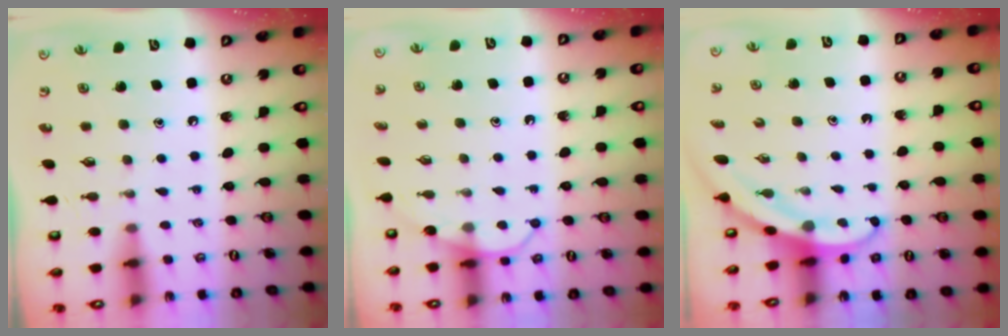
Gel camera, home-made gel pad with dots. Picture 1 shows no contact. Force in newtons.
{"total": 7.4, "press": 7.4, "slide": 0.5}
{"total": 3.2, "press": 3.2, "slide": 0.1}